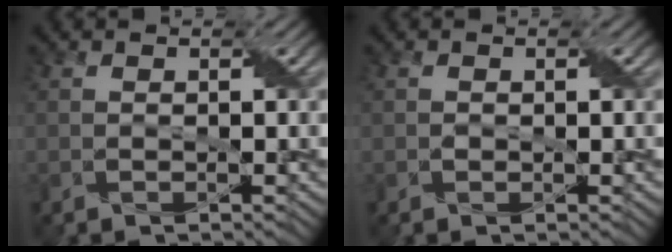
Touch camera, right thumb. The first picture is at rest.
{"total": 0.6, "force": [-0.1, 0.4, 0.5], "torque": [-0.010, -0.001, 0.000]}